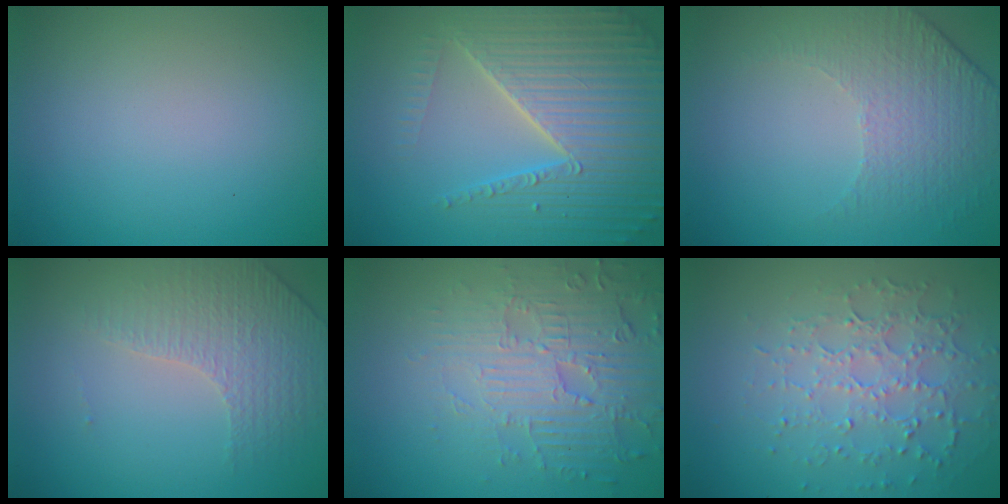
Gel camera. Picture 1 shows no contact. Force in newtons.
{"total": 6.9, "press": 6.7, "slide": 1.6}
{"total": 4.7, "press": 3.1, "slide": 3.5}
{"total": 4.3, "press": 3.0, "slide": 3.1}
{"total": 4.5, "press": 4.4, "slide": 0.6}
{"total": 4.9, "press": 3.5, "slide": 3.4}